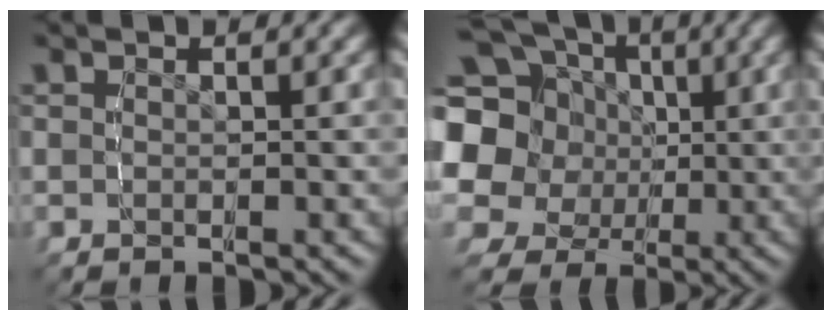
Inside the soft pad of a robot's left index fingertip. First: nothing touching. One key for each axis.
{"total": 13.5, "fx": 3.1, "fy": 11.4, "fz": 6.5, "tx": -0.144, "ty": -0.015, "tz": 0.042}